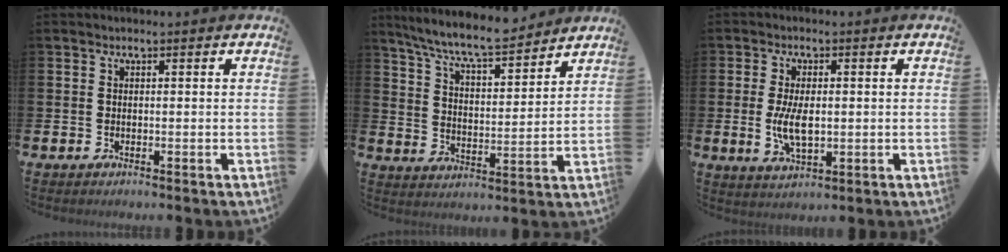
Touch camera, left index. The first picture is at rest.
{"total": 8.5, "force": [8.0, 1.0, 2.8], "torque": [-0.088, -0.047, 0.143]}
{"total": 5.5, "force": [-0.2, 2.7, 4.8], "torque": [-0.090, -0.005, -0.009]}